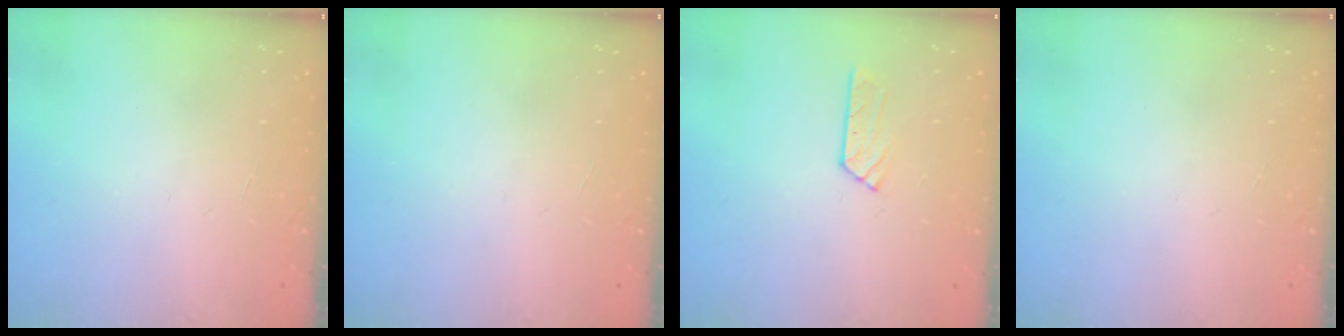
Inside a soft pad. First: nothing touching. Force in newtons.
{"total": 0.0}
{"total": 3.0, "press": 3.0, "slide": 0.4}
{"total": 0.0}